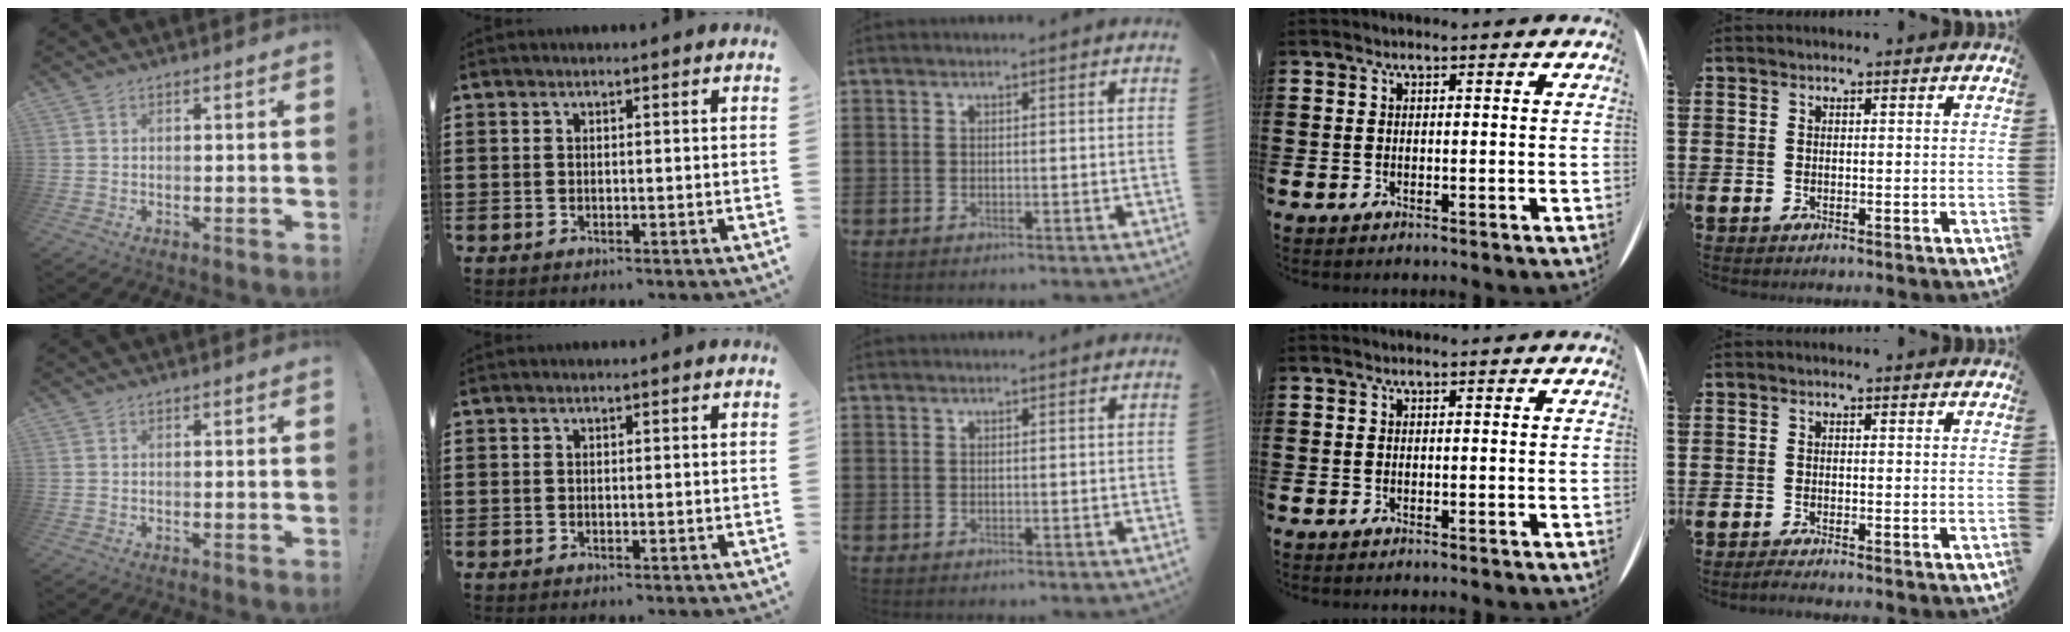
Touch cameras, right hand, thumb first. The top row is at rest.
{"little": {"total": 0.7, "force": [-0.5, 0.0, 0.5], "torque": [-0.009, -0.002, -0.010]}}